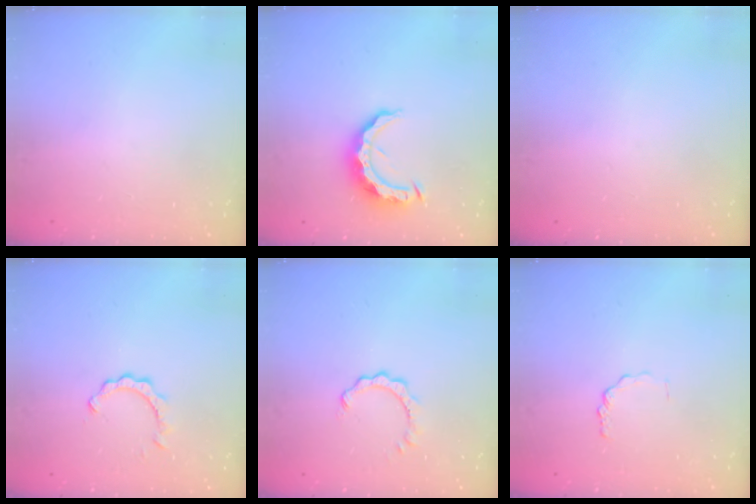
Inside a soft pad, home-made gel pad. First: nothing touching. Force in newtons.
{"total": 11.0, "press": 10.9, "slide": 0.9}
{"total": 0.0}
{"total": 2.7, "press": 2.7, "slide": 0.2}
{"total": 1.1, "press": 1.1, "slide": 0.1}
{"total": 1.4, "press": 1.4, "slide": 0.2}